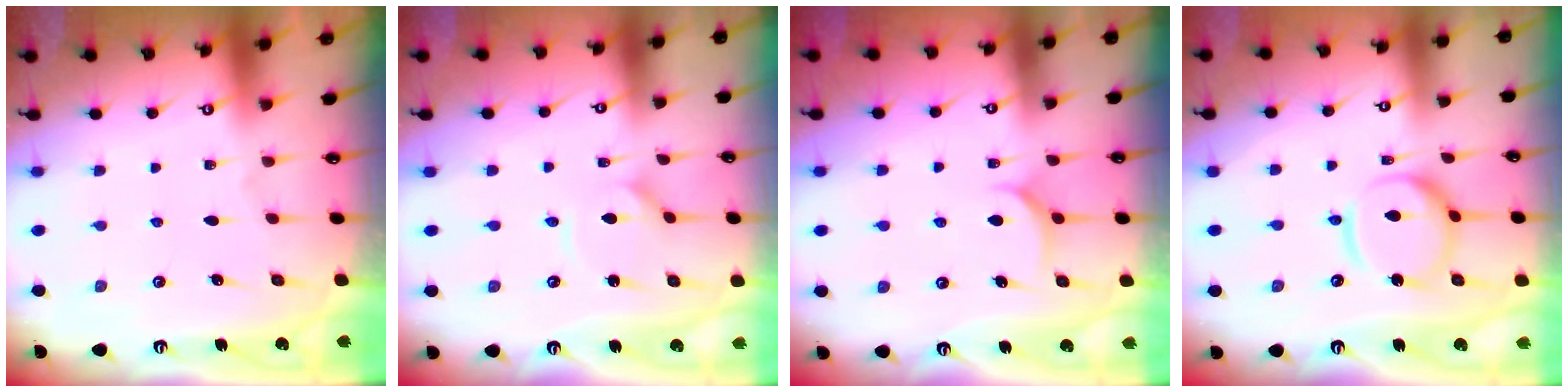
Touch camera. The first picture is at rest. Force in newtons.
{"total": 1.8, "press": 1.8, "slide": 0.3}
{"total": 6.8, "press": 6.7, "slide": 0.5}
{"total": 13.1, "press": 13.0, "slide": 1.2}